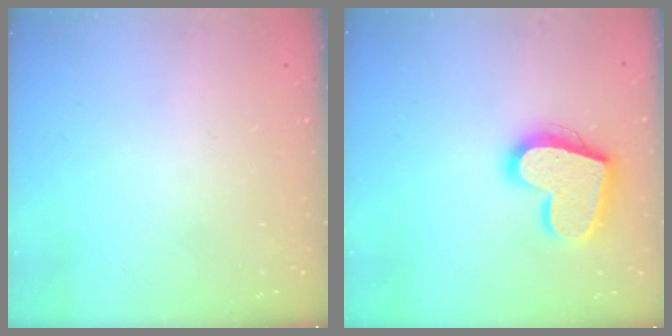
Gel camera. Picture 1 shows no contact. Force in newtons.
{"total": 18.7, "press": 18.6, "slide": 1.4}